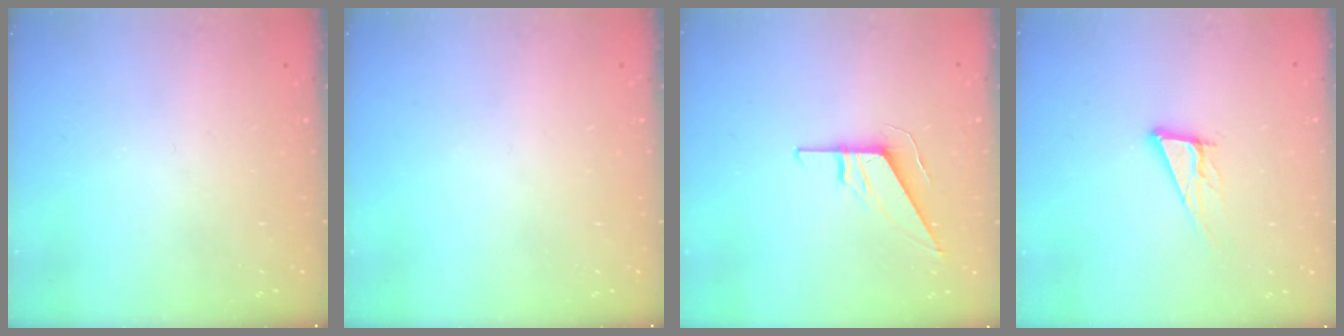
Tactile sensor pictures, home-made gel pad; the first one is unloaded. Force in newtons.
{"total": 0.0}
{"total": 9.2, "press": 9.1, "slide": 0.9}
{"total": 10.8, "press": 10.5, "slide": 2.6}